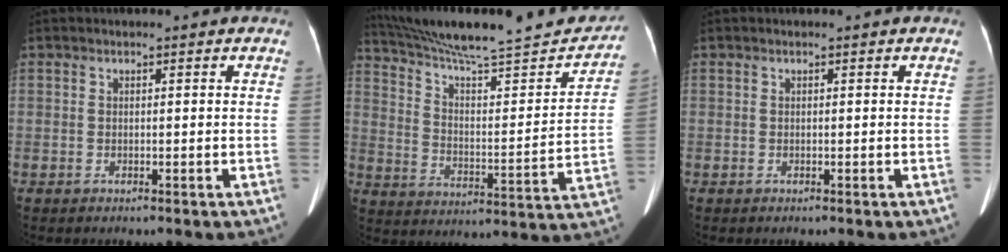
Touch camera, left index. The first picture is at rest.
{"total": 24.5, "force": [22.3, 2.4, 9.9], "torque": [-0.160, -0.020, 0.319]}
{"total": 0.0}